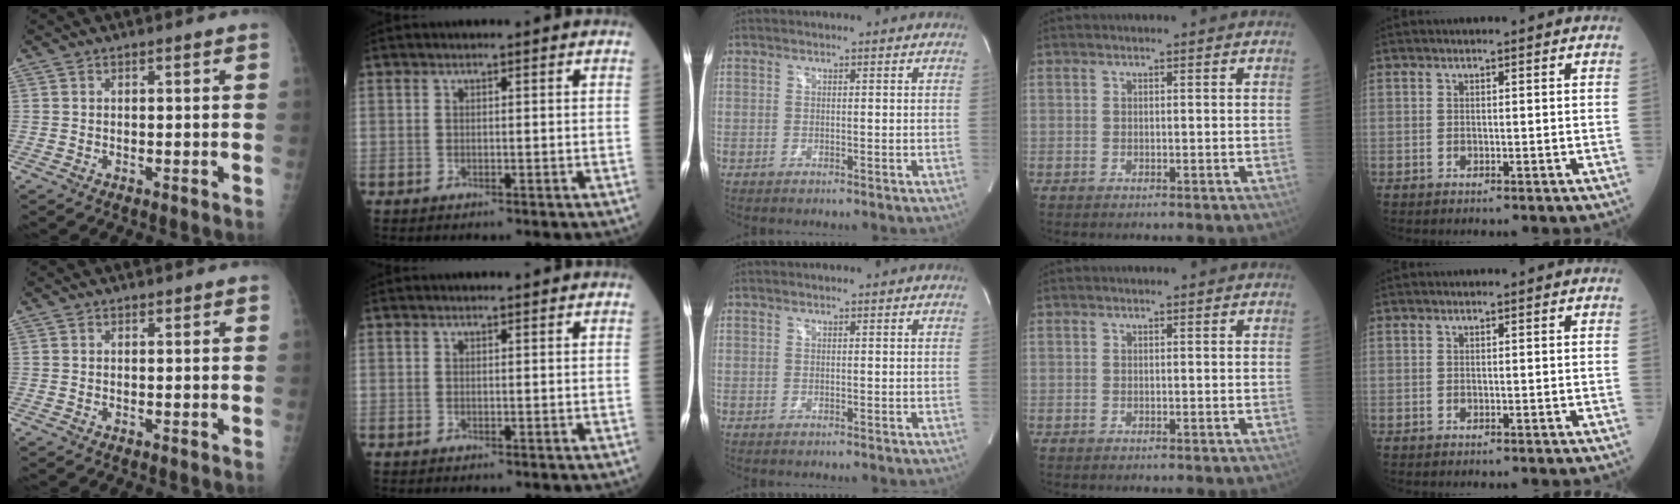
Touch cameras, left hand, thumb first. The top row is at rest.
{"index": {"total": 0.6, "force": [0.6, 0.3, -0.1], "torque": [0.000, 0.003, 0.008]}}